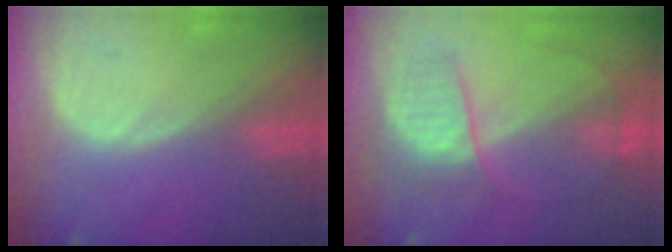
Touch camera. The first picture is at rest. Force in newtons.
{"total": 6.3, "press": 6.2, "slide": 0.8}